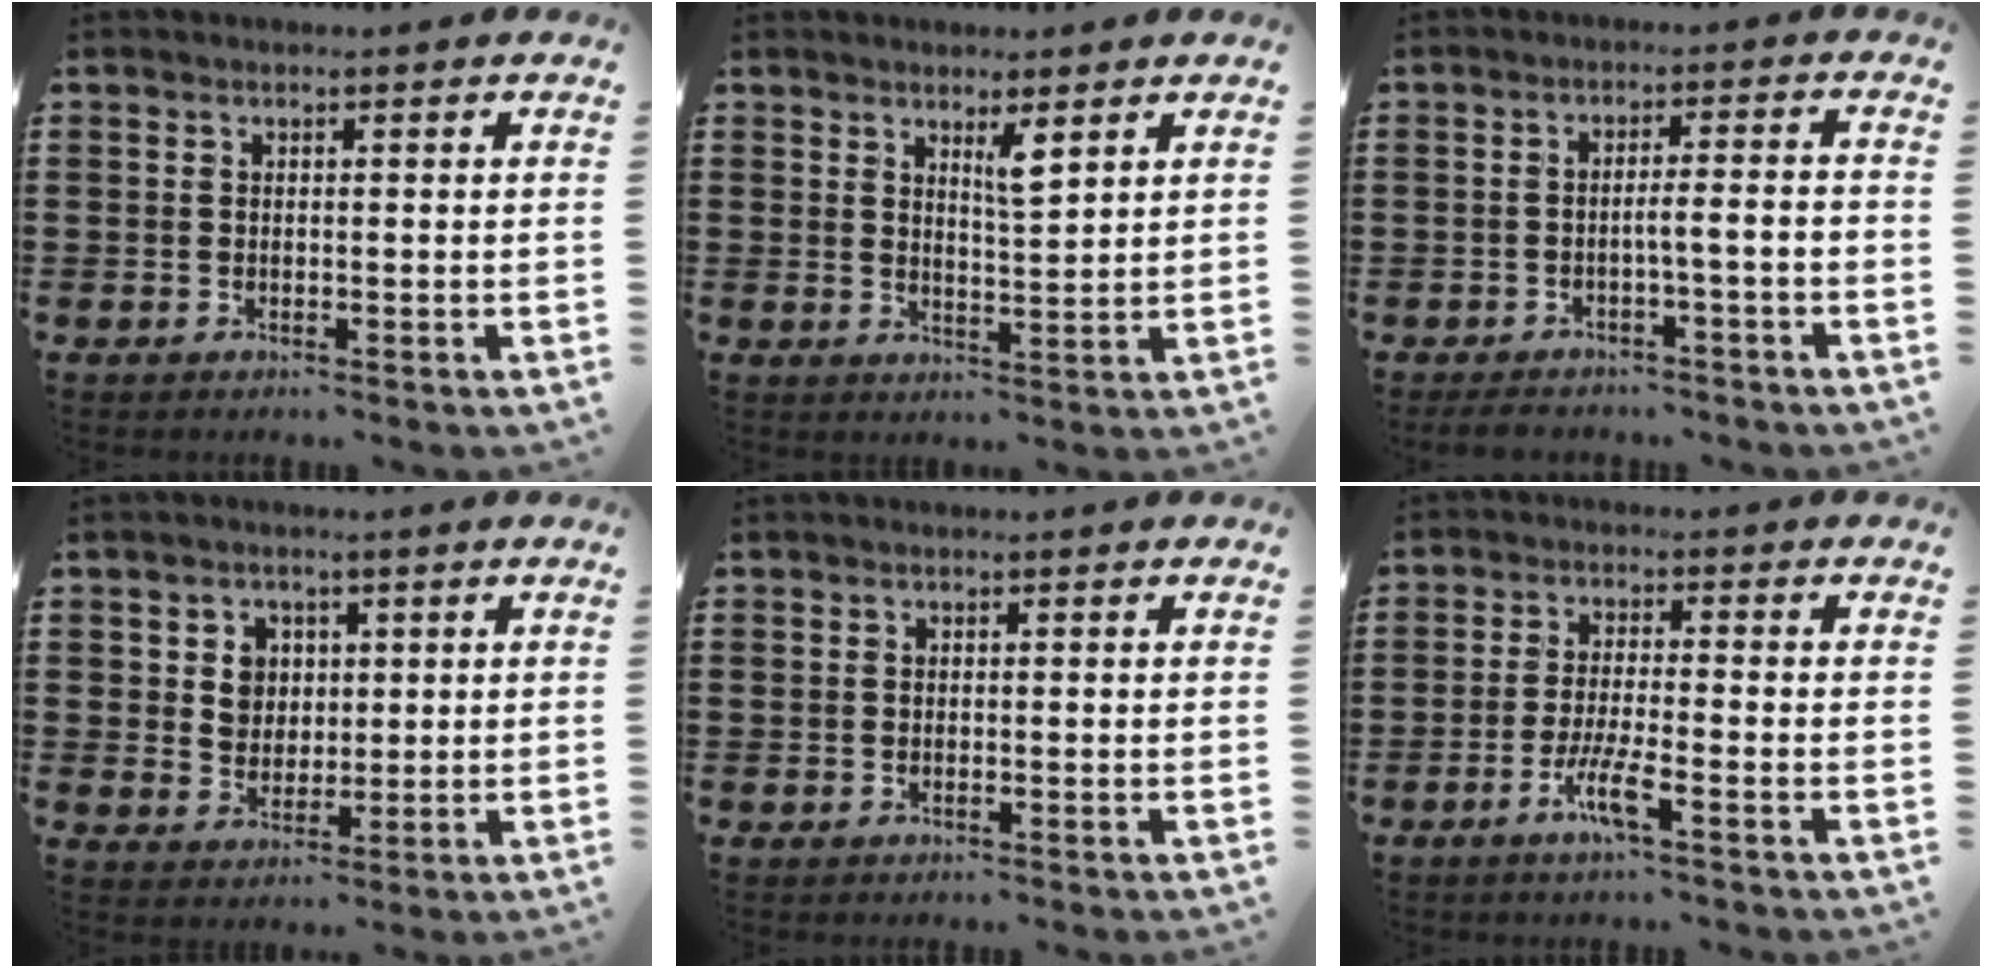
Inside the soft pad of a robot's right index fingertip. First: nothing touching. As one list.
[{"total": 3.3, "force": [2.3, 0.4, 2.4], "torque": [-0.036, -0.005, 0.036]}, {"total": 3.4, "force": [-2.6, 0.1, 2.2], "torque": [-0.040, -0.004, -0.052]}, {"total": 4.2, "force": [1.0, 3.8, 1.5], "torque": [-0.046, 0.013, 0.017]}, {"total": 0.0}, {"total": 5.2, "force": [-2.9, 0.4, 4.3], "torque": [-0.099, -0.015, -0.058]}]